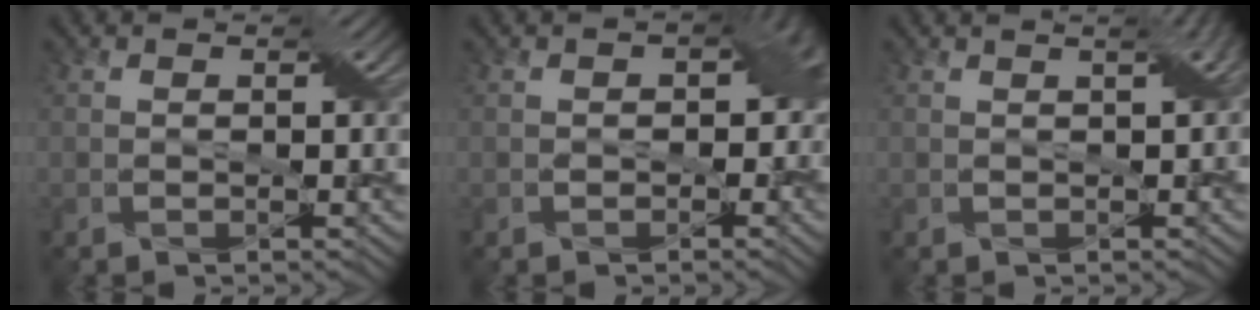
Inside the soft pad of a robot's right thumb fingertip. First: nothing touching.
{"total": 4.6, "force": [-0.3, 3.4, 3.0], "torque": [-0.036, -0.006, -0.006]}
{"total": 3.7, "force": [1.8, 1.2, 3.1], "torque": [-0.038, 0.019, 0.009]}